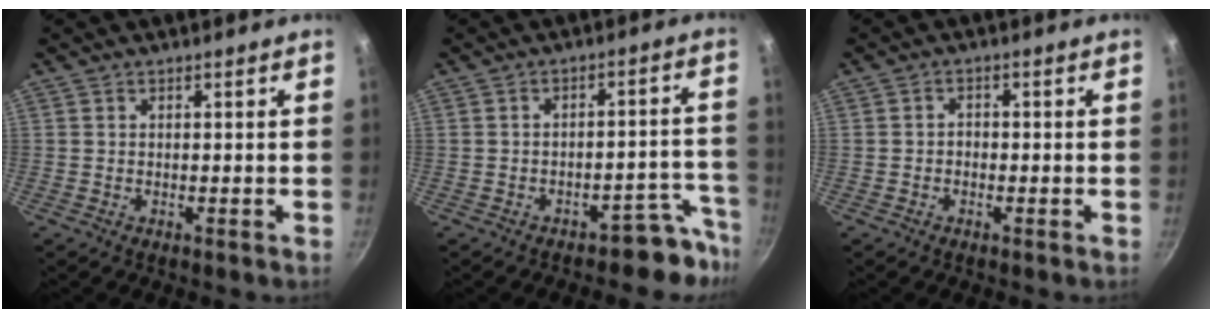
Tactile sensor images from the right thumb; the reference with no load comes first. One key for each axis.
{"total": 6.9, "fx": -5.7, "fy": 3.1, "fz": 2.4, "tx": 0.035, "ty": 0.072, "tz": -0.072}
{"total": 1.5, "fx": -0.6, "fy": 1.1, "fz": 0.6, "tx": -0.005, "ty": 0.008, "tz": -0.013}